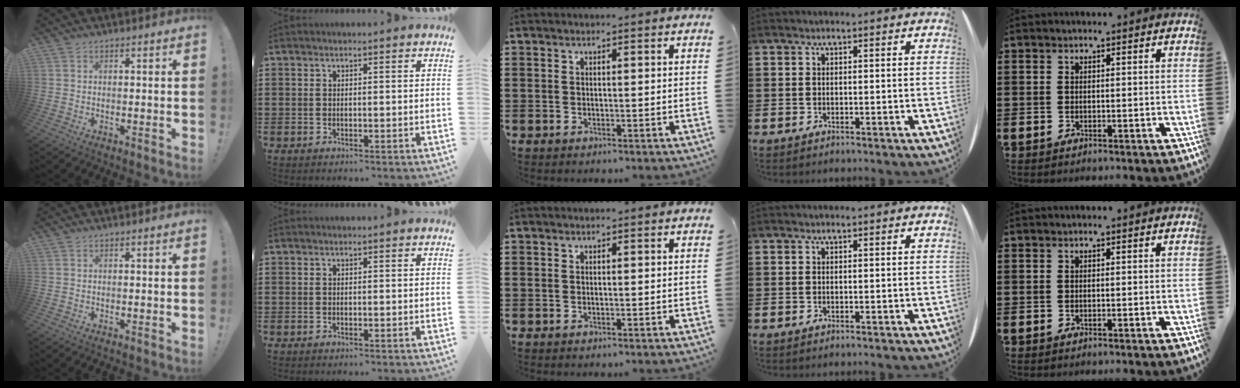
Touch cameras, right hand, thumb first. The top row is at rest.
{}